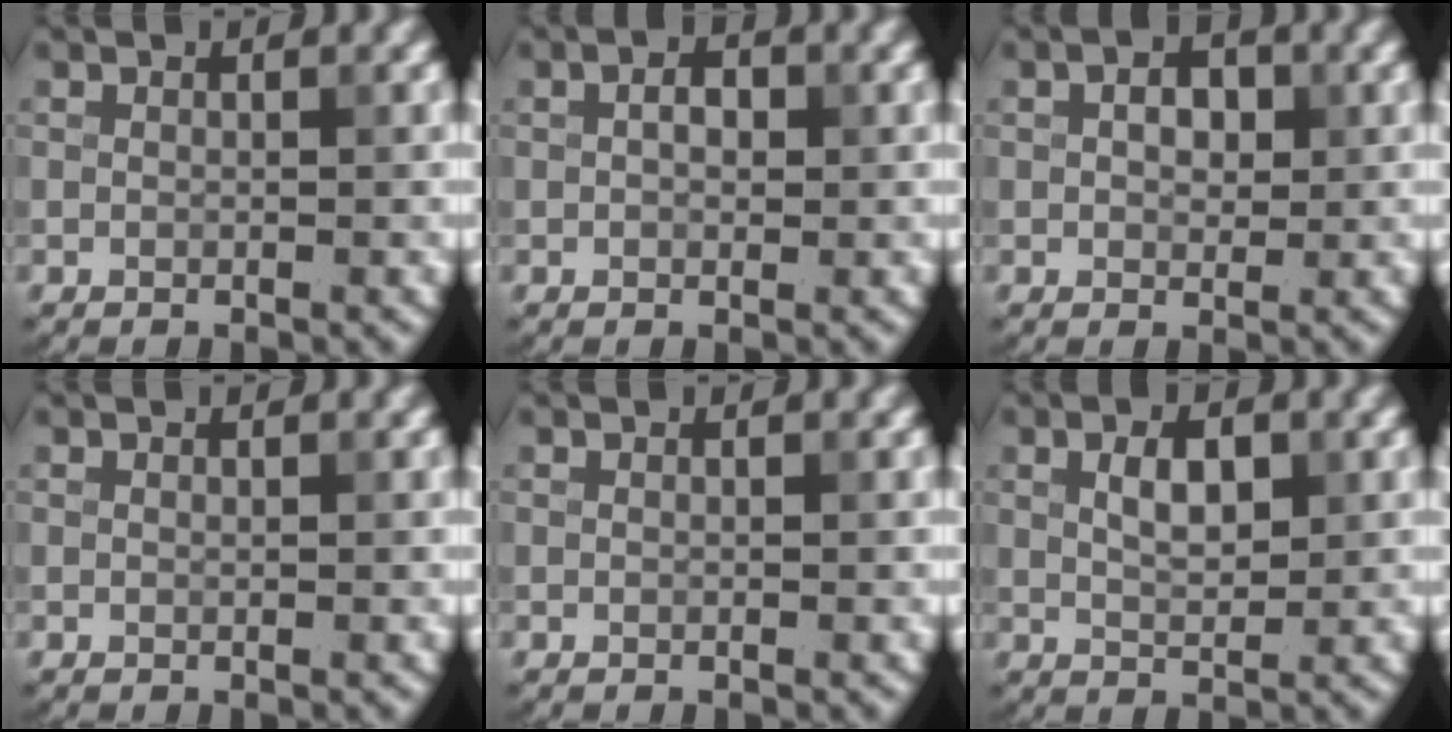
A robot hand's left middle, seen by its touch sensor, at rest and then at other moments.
{"total": 2.0, "force": [0.4, 1.2, 1.5], "torque": [-0.022, 0.003, -0.002]}
{"total": 2.3, "force": [0.5, 1.5, 1.6], "torque": [-0.027, 0.002, 0.004]}
{"total": 0.0}
{"total": 0.0}
{"total": 2.8, "force": [0.8, 1.4, 2.3], "torque": [-0.044, 0.002, 0.017]}